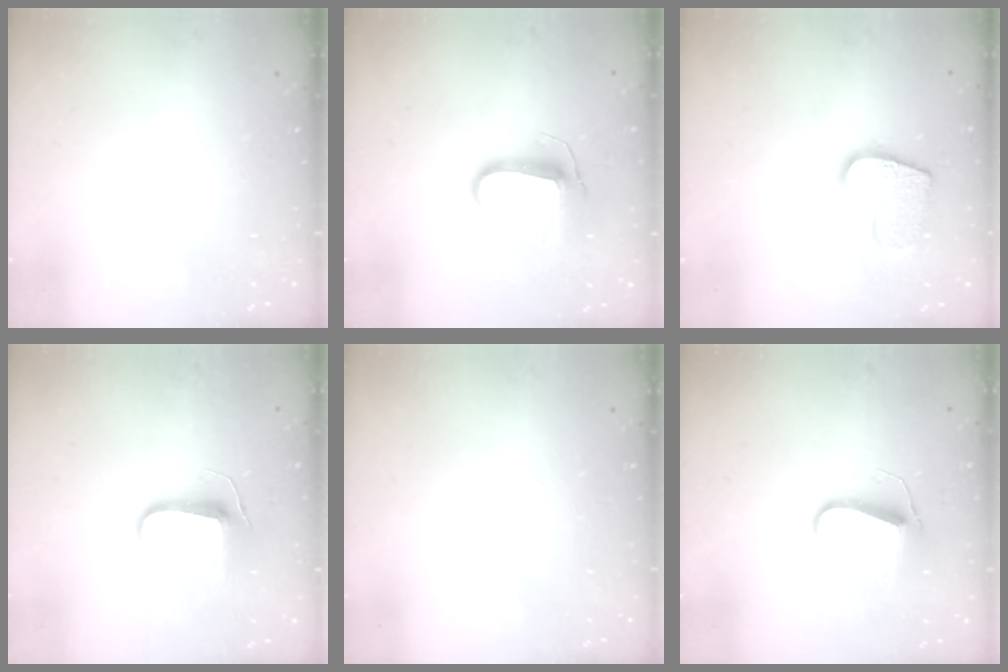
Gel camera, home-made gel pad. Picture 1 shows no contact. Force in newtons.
{"total": 10.0, "press": 10.0, "slide": 0.2}
{"total": 12.1, "press": 12.0, "slide": 0.8}
{"total": 9.0, "press": 9.0, "slide": 0.7}
{"total": 0.0}
{"total": 9.4, "press": 9.4, "slide": 0.7}